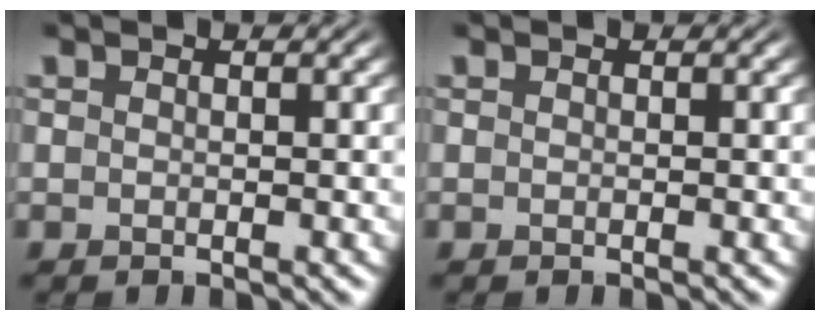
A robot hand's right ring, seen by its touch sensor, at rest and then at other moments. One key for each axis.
{"total": 0.0}